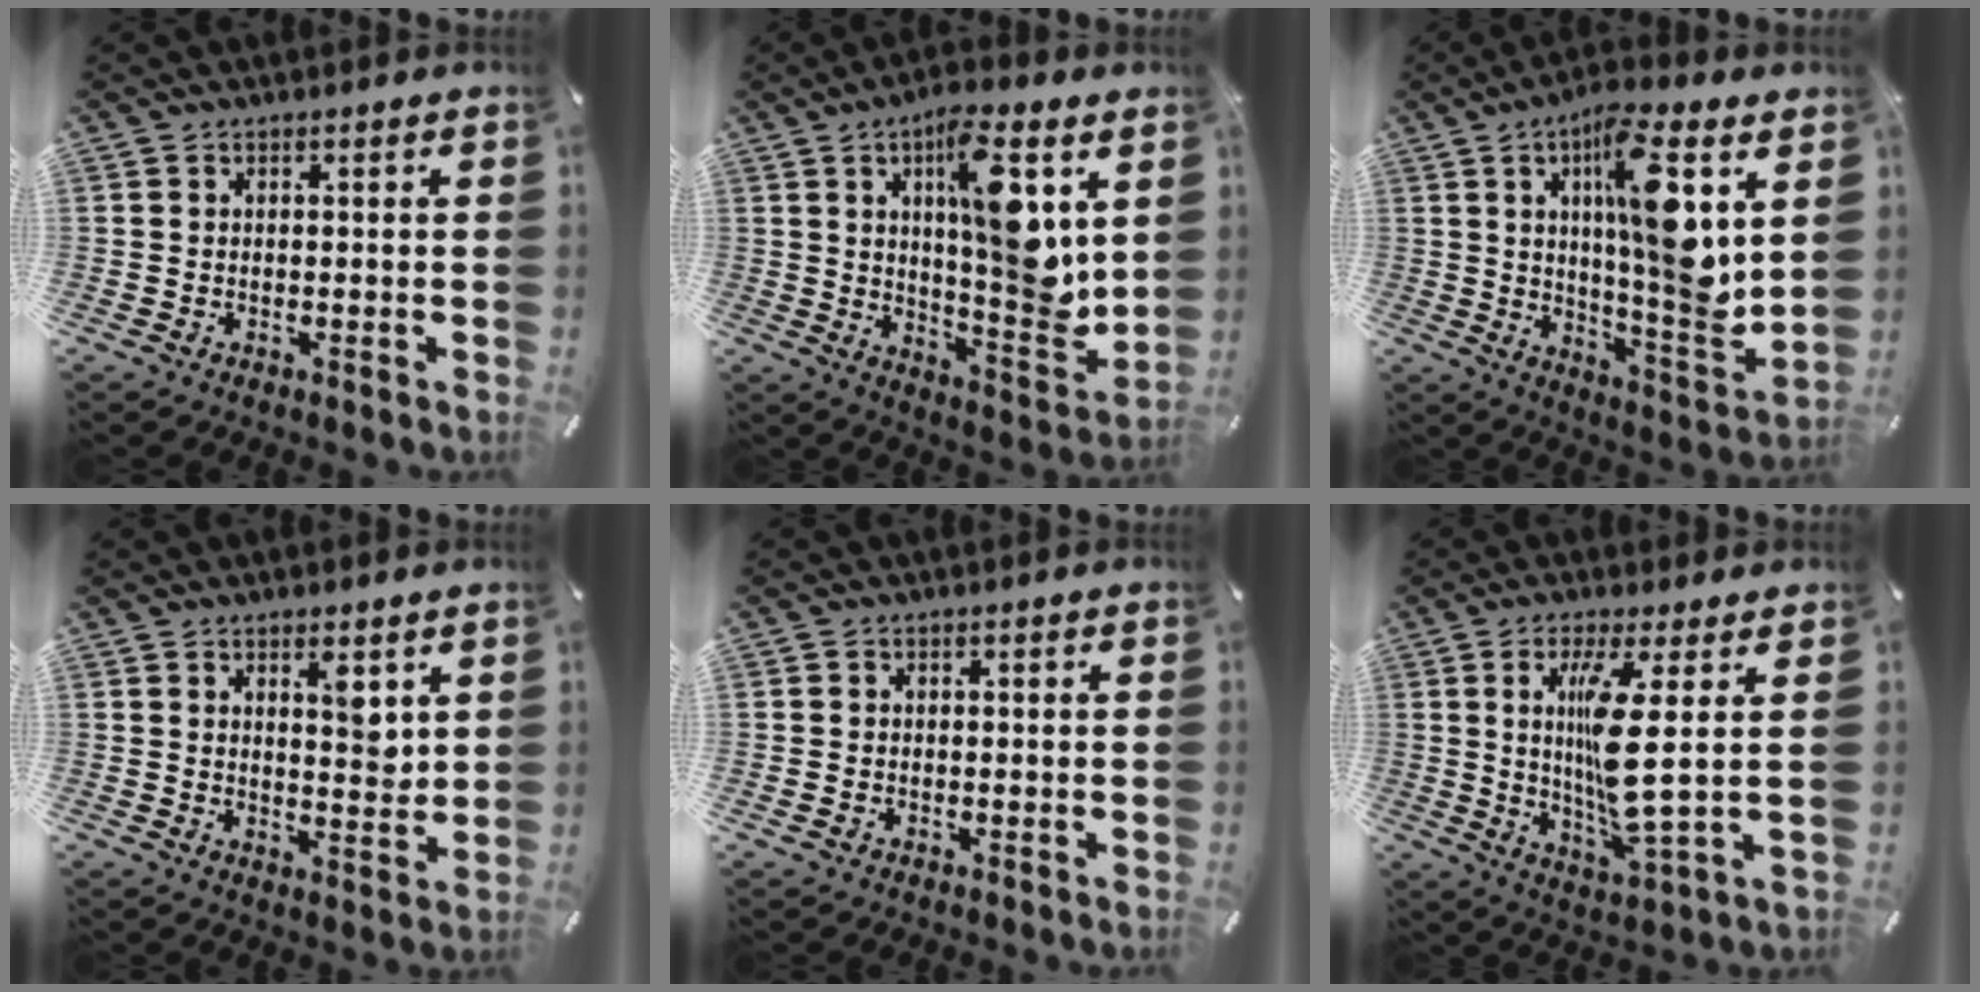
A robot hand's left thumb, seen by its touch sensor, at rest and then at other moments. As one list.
[{"total": 16.4, "force": [6.0, 4.3, 14.6], "torque": [-0.217, -0.040, 0.088]}, {"total": 17.8, "force": [6.2, 3.5, 16.3], "torque": [-0.259, -0.036, 0.088]}, {"total": 5.6, "force": [3.3, 2.2, 4.0], "torque": [-0.040, -0.031, 0.047]}, {"total": 0.7, "force": [-0.2, 0.5, 0.3], "torque": [-0.006, 0.002, -0.005]}, {"total": 13.0, "force": [2.3, 1.7, 12.6], "torque": [-0.255, -0.027, 0.027]}]